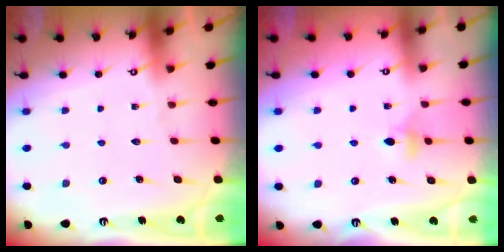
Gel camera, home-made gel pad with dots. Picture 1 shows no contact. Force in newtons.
{"total": 3.7, "press": 3.6, "slide": 0.9}